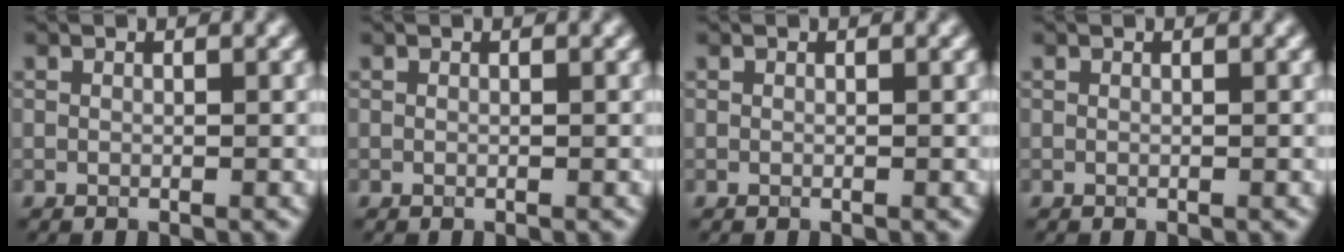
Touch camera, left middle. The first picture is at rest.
{"total": 0.0}
{"total": 0.0}
{"total": 0.0}